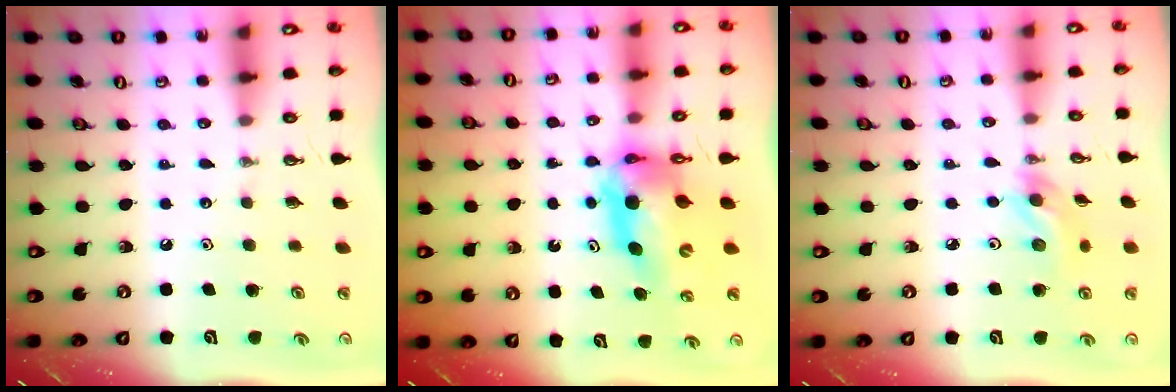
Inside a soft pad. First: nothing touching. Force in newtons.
{"total": 10.8, "press": 10.8, "slide": 1.1}
{"total": 9.5, "press": 9.2, "slide": 2.2}